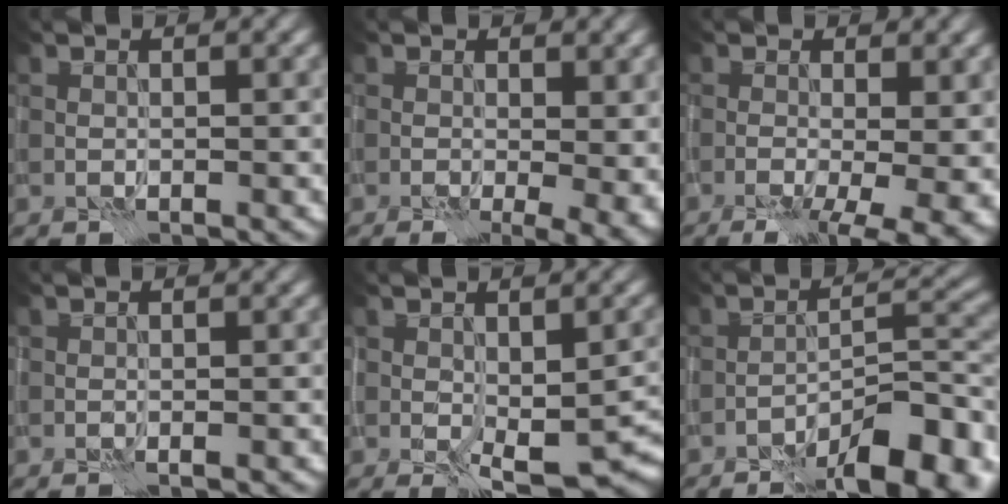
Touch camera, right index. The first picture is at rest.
{"total": 6.6, "force": [-1.7, 2.8, 5.7], "torque": [-0.041, 0.000, -0.017]}
{"total": 9.1, "force": [-3.6, 3.2, 7.7], "torque": [-0.090, -0.011, -0.047]}
{"total": 0.8, "force": [-0.6, 0.2, 0.6], "torque": [-0.010, 0.000, -0.009]}
{"total": 7.9, "force": [-1.7, 4.1, 6.5], "torque": [-0.108, -0.025, -0.011]}
{"total": 10.1, "force": [-6.7, 3.1, 6.8], "torque": [-0.085, 0.012, -0.111]}